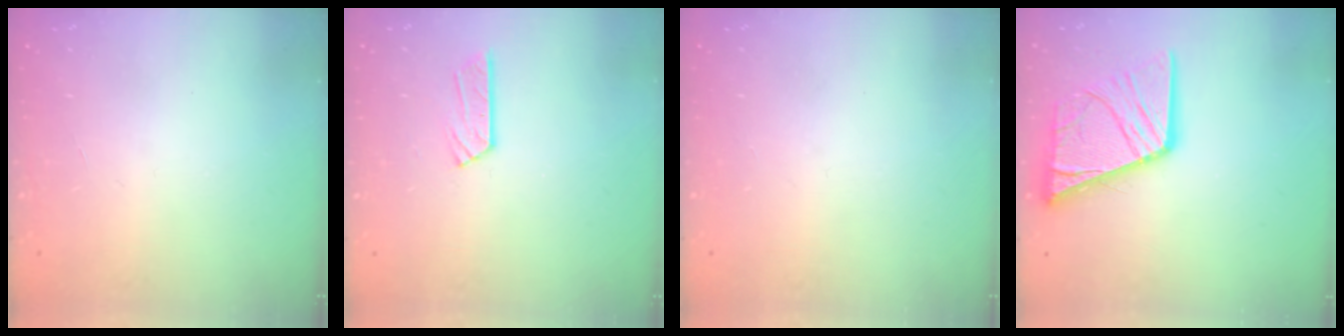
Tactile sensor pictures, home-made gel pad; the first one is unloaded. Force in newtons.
{"total": 4.6, "press": 4.6, "slide": 0.5}
{"total": 1.5, "press": 1.4, "slide": 0.2}
{"total": 16.9, "press": 16.8, "slide": 1.8}